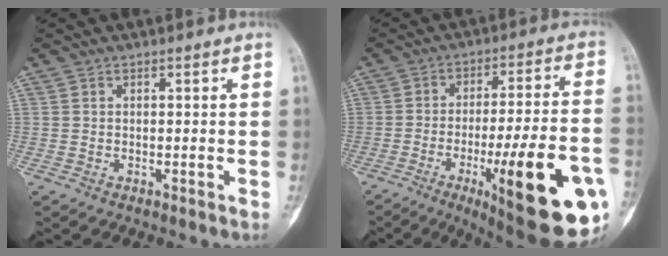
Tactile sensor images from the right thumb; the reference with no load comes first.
{"total": 25.7, "force": [-9.4, 5.6, 23.2], "torque": [-0.283, 0.016, -0.125]}